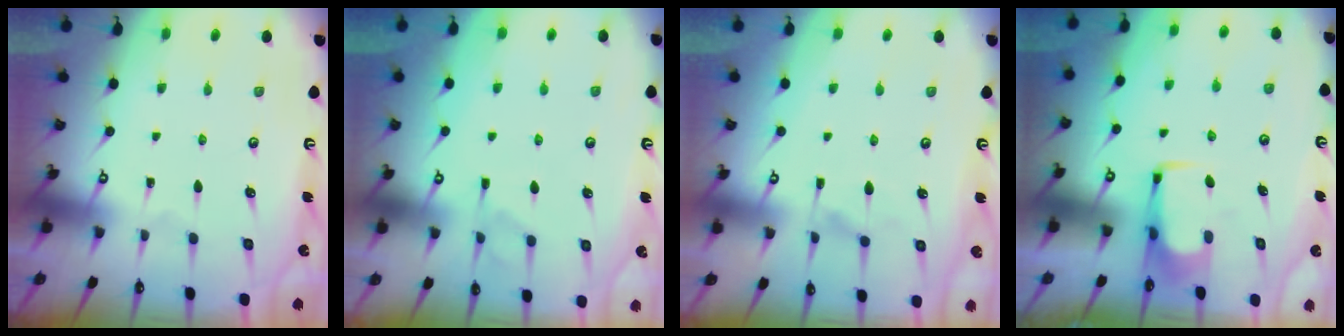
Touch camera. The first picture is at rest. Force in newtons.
{"total": 1.4, "press": 0.0, "slide": 1.4}
{"total": 6.2, "press": 6.0, "slide": 1.4}
{"total": 1.8, "press": 1.6, "slide": 0.6}